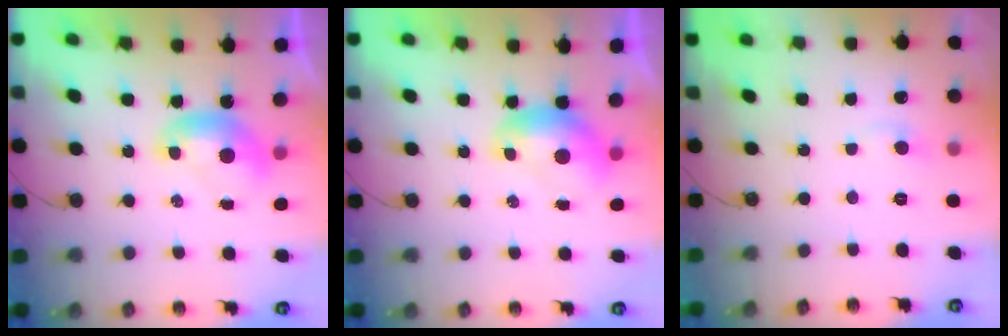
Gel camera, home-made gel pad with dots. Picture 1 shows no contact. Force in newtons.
{"total": 1.0, "press": 0.7, "slide": 0.7}
{"total": 0.6, "press": 0.2, "slide": 0.5}